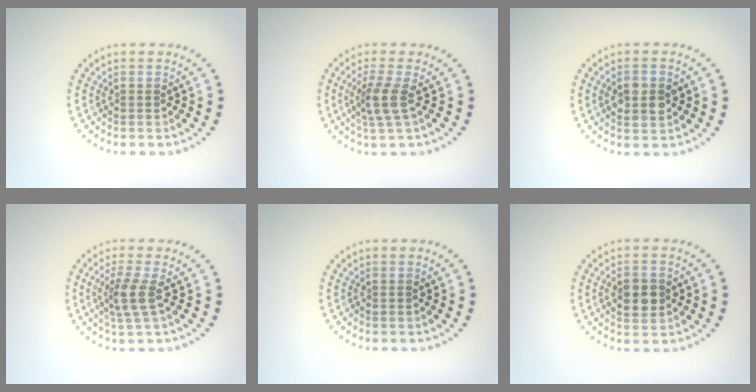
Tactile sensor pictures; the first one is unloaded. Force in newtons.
{"total": 2.8, "press": 2.1, "slide": 1.8}
{"total": 3.6, "press": 3.6, "slide": 0.1}
{"total": 2.8, "press": 2.1, "slide": 1.8}
{"total": 0.0}
{"total": 3.7, "press": 3.7, "slide": 0.1}